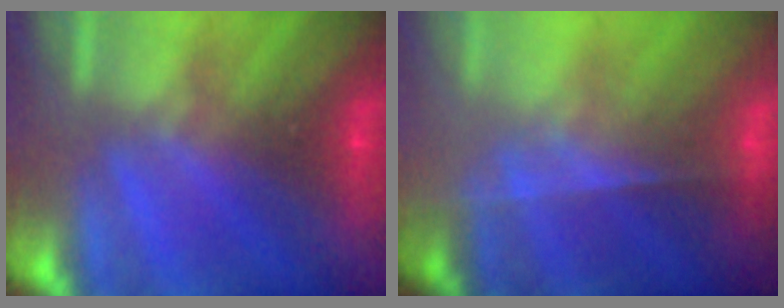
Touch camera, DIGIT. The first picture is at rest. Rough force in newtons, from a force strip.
{"total": 7.7}